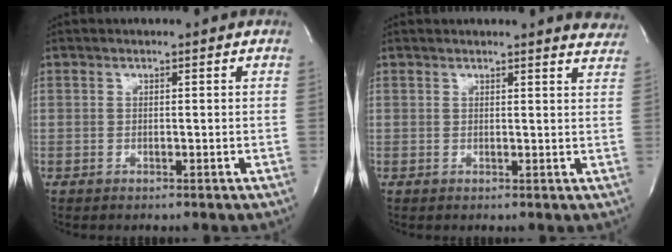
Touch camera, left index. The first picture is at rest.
{"total": 5.9, "force": [5.8, 0.3, 0.9], "torque": [-0.003, -0.026, 0.036]}